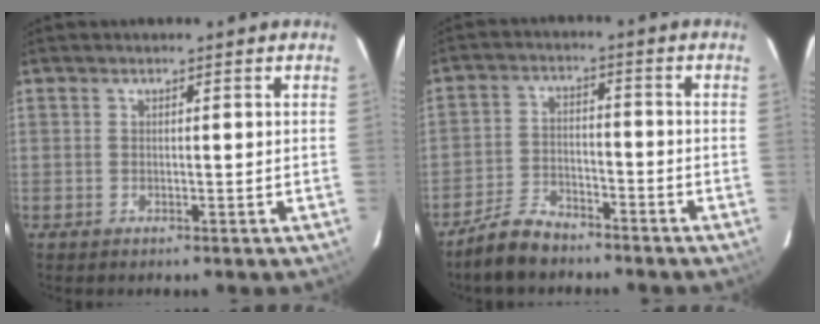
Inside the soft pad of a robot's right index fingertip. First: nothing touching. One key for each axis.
{"total": 7.1, "fx": -5.8, "fy": 3.2, "fz": 2.4, "tx": -0.070, "ty": 0.012, "tz": -0.103}